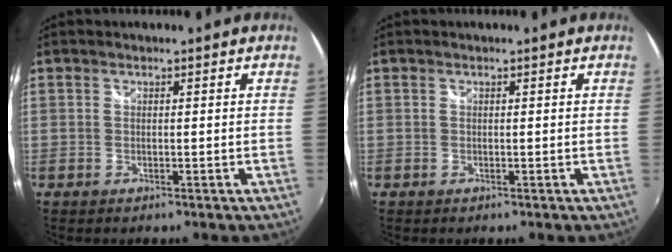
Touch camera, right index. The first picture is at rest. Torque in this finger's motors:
{"motor_torque": [0.00, 0.00, 0.00, 0.00]}